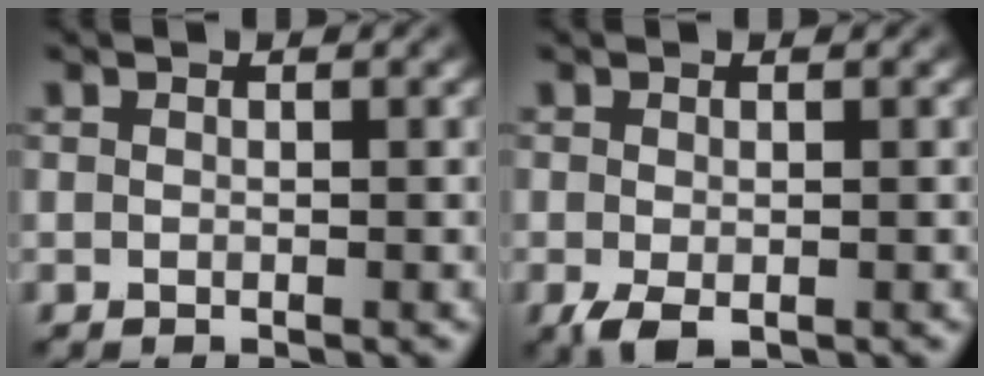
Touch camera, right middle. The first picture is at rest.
{"total": 2.1, "force": [-0.9, 1.1, 1.6], "torque": [-0.038, -0.011, -0.015]}